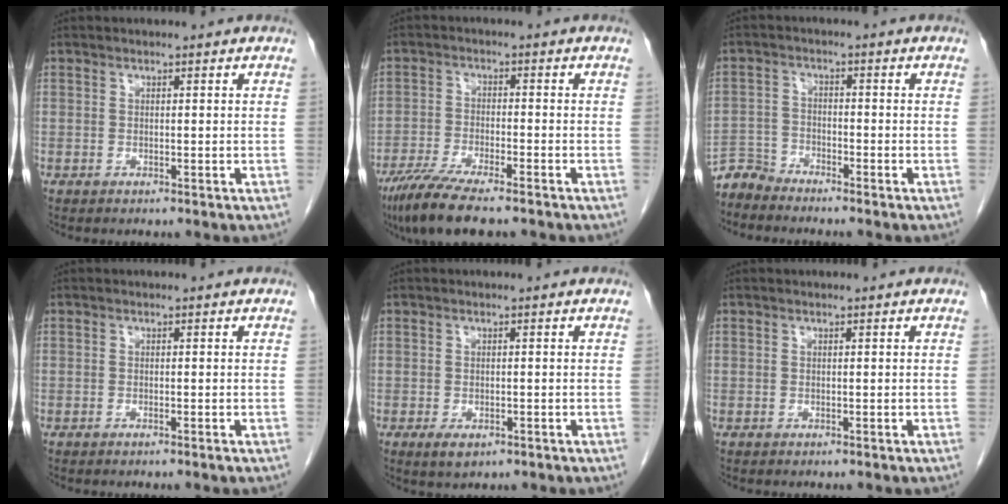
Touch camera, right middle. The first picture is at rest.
{"total": 10.1, "force": [-7.9, 1.3, 6.2], "torque": [-0.110, -0.027, -0.130]}
{"total": 3.5, "force": [-3.4, 0.2, -0.6], "torque": [0.016, -0.013, -0.070]}
{"total": 0.6, "force": [-0.4, -0.1, 0.4], "torque": [-0.008, 0.000, -0.007]}
{"total": 2.4, "force": [-1.2, 1.2, 1.8], "torque": [-0.035, -0.005, -0.010]}
{"total": 0.0}